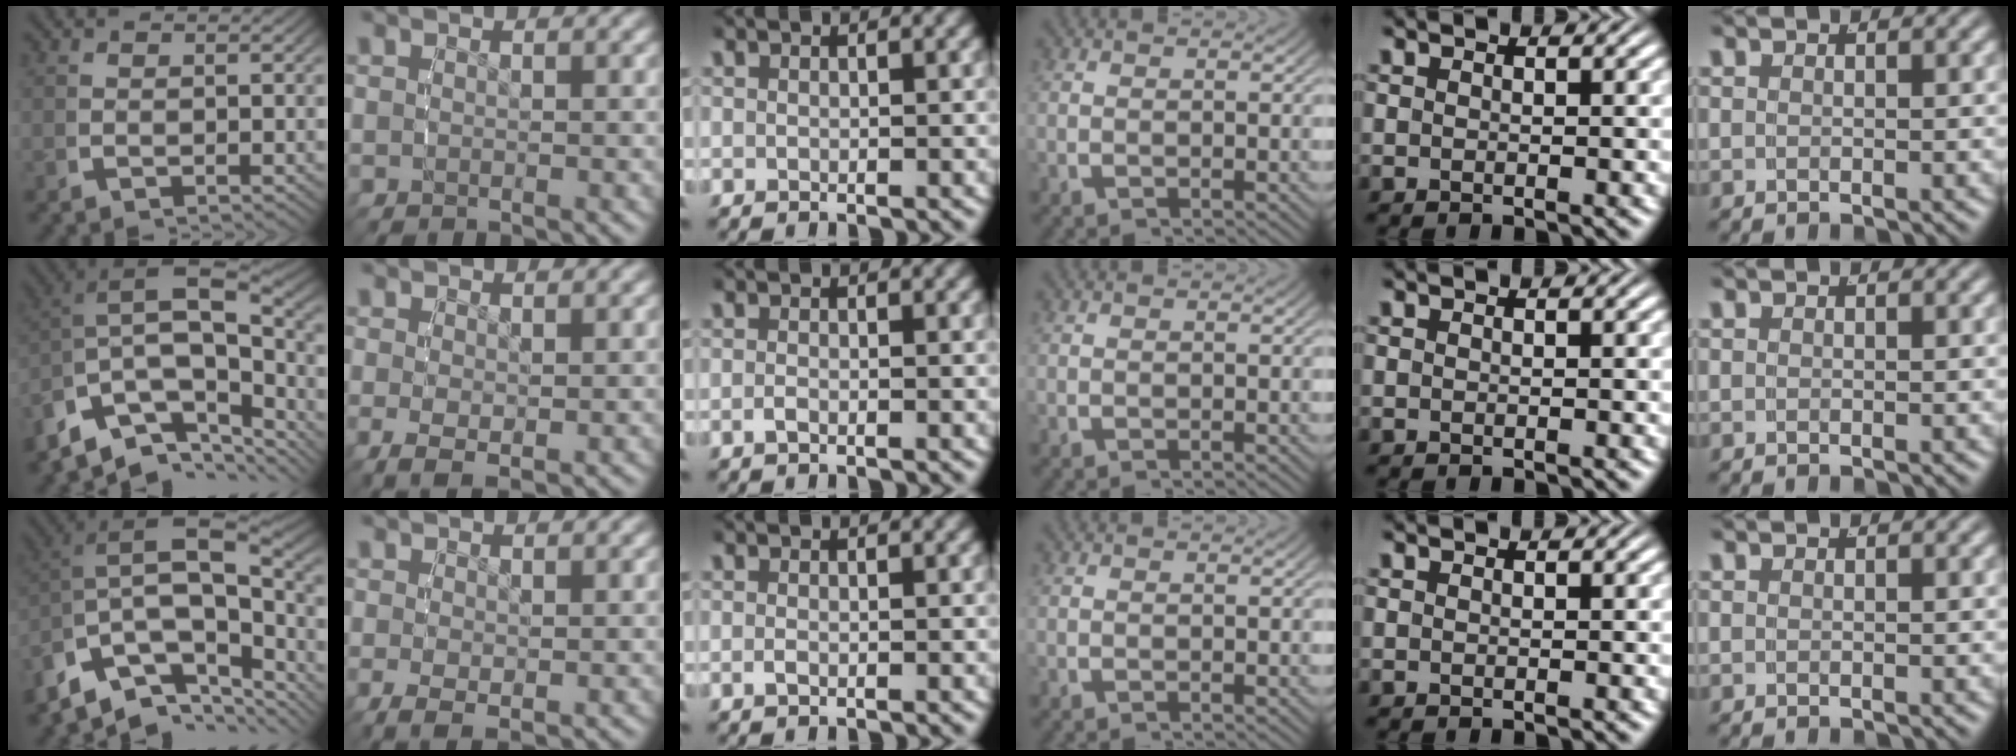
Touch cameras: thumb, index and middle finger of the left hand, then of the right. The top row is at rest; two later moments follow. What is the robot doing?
{"motion": "grasp_and_lifting", "object": "backpack"}